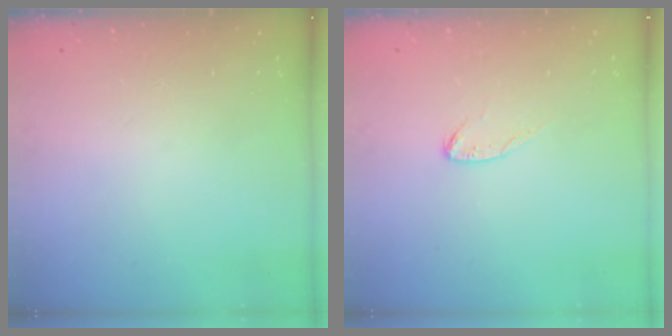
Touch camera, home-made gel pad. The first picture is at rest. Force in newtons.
{"total": 4.4, "press": 4.4, "slide": 0.3}